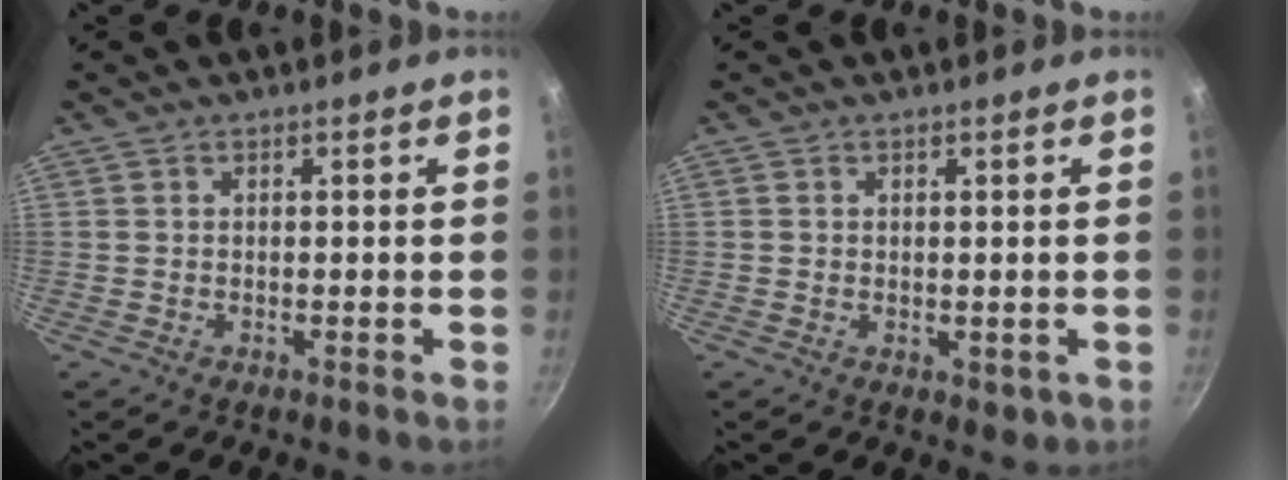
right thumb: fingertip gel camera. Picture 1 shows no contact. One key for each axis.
{"total": 1.7, "fx": 0.1, "fy": 1.2, "fz": 1.2, "tx": -0.014, "ty": -0.004, "tz": 0.002}